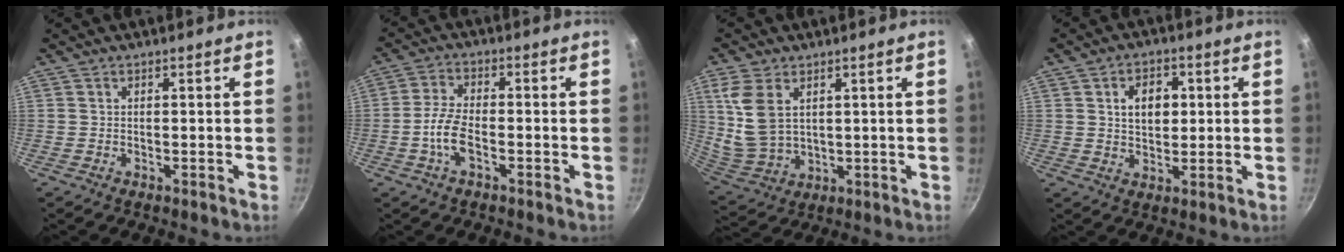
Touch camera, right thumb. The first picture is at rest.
{"total": 6.1, "force": [-2.0, 2.7, 5.0], "torque": [-0.105, 0.021, -0.048]}
{"total": 10.8, "force": [3.5, 7.0, 7.5], "torque": [-0.140, -0.021, 0.086]}
{"total": 7.2, "force": [1.5, 5.0, 5.0], "torque": [-0.055, 0.003, 0.024]}